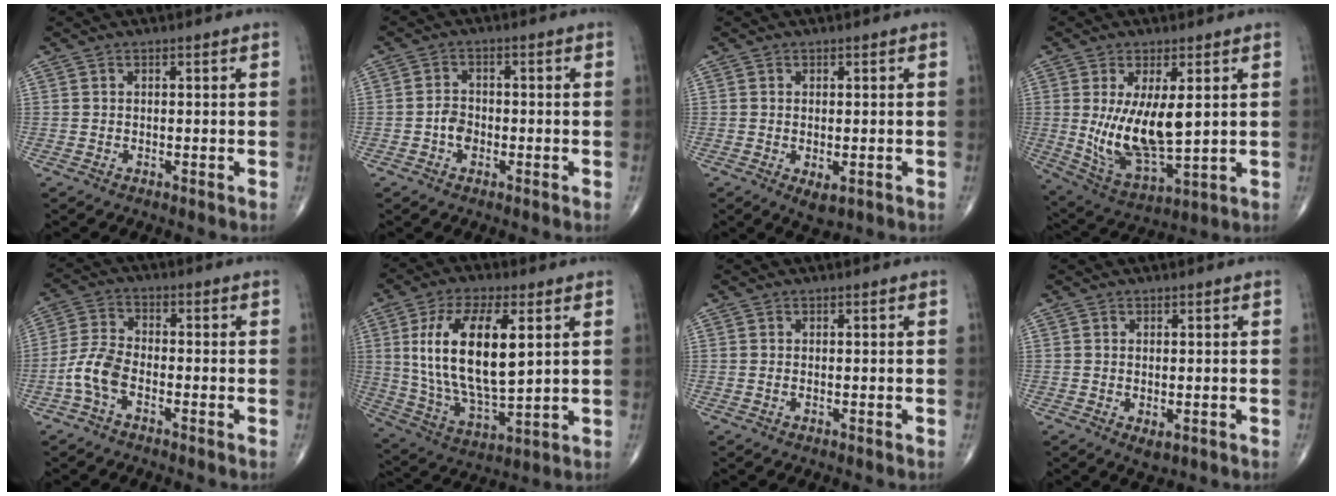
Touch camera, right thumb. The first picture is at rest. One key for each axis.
{"total": 3.1, "fx": -1.1, "fy": 2.3, "fz": 1.8, "tx": -0.020, "ty": 0.011, "tz": -0.026}
{"total": 4.1, "fx": -1.2, "fy": 2.1, "fz": 3.4, "tx": -0.051, "ty": -0.008, "tz": -0.007}
{"total": 14.0, "fx": 1.6, "fy": 5.9, "fz": 12.6, "tx": -0.226, "ty": -0.026, "tz": 0.048}
{"total": 6.3, "fx": -2.8, "fy": 3.1, "fz": 4.8, "tx": -0.107, "ty": 0.022, "tz": -0.064}
{"total": 19.0, "fx": 4.5, "fy": 8.1, "fz": 16.6, "tx": -0.307, "ty": -0.015, "tz": 0.090}
{"total": 0.0}
{"total": 2.1, "fx": -0.5, "fy": 1.1, "fz": 1.7, "tx": -0.026, "ty": -0.004, "tz": -0.002}